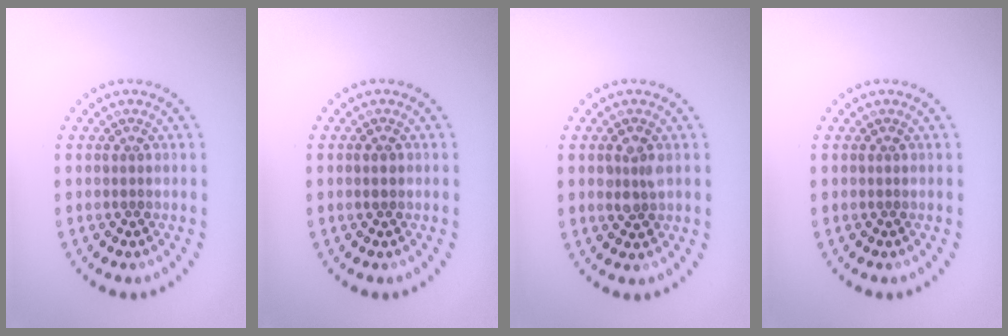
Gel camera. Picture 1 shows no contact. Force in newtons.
{"total": 1.1, "press": 1.1, "slide": 0.1}
{"total": 2.0, "press": 2.0, "slide": 0.2}
{"total": 0.0}